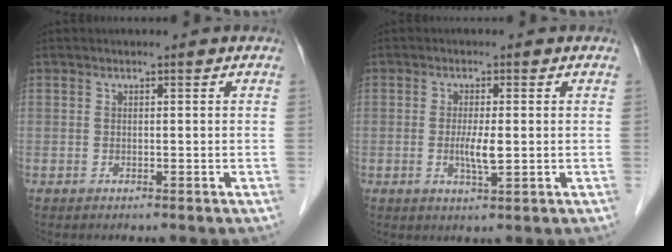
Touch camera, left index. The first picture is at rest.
{"total": 3.4, "force": [-0.4, 0.5, 3.3], "torque": [-0.067, -0.008, -0.005]}